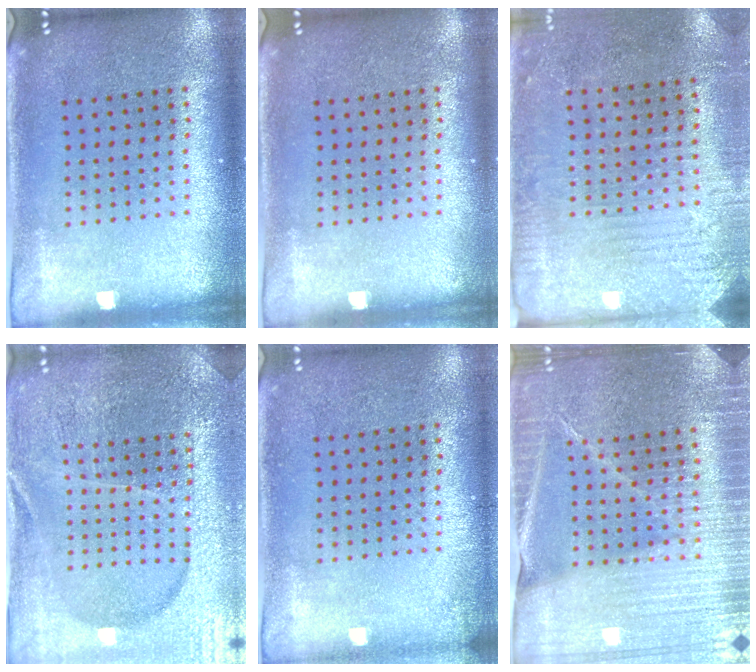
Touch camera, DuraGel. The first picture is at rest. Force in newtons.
{"total": 0.0}
{"total": 2.8, "press": 2.6, "slide": 1.2}
{"total": 5.0, "press": 4.6, "slide": 1.9}
{"total": 0.9, "press": 0.9, "slide": 0.1}
{"total": 4.4, "press": 4.1, "slide": 1.6}